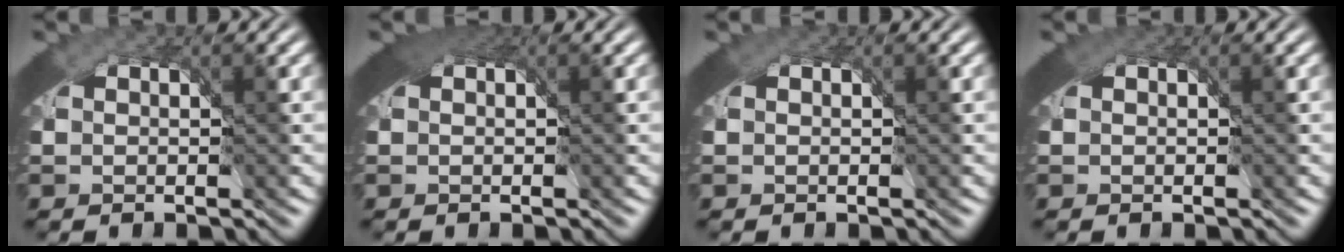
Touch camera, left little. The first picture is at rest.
{"total": 2.4, "force": [1.1, 1.2, 1.8], "torque": [-0.031, -0.007, 0.019]}
{"total": 0.0}
{"total": 0.6, "force": [0.2, 0.5, 0.3], "torque": [-0.004, -0.001, 0.003]}